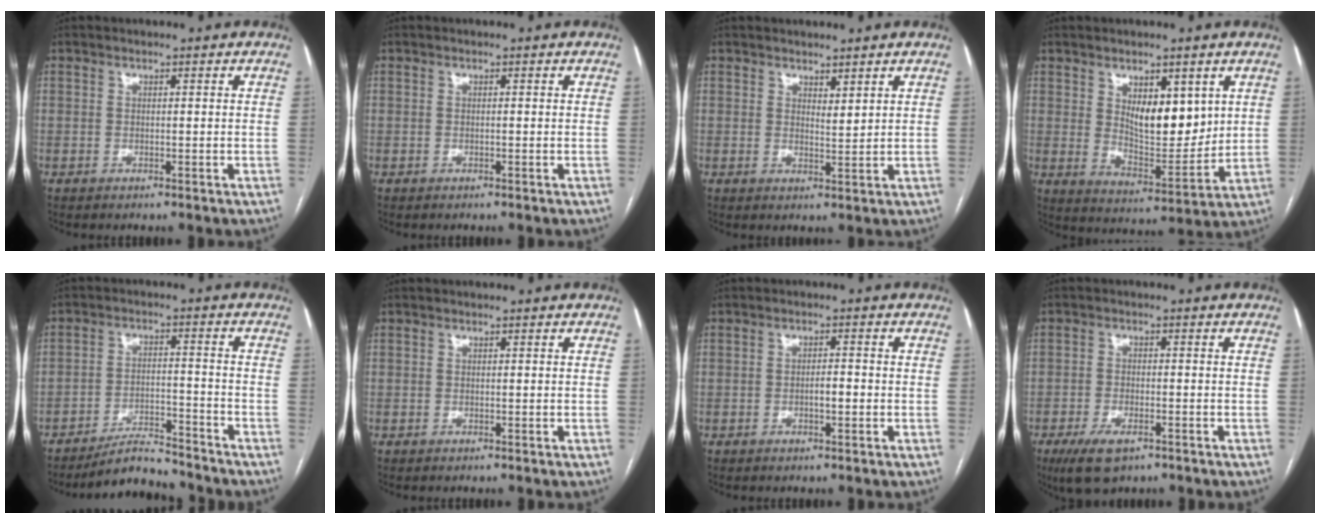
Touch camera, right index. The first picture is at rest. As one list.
[{"total": 0.0}, {"total": 1.9, "force": [1.5, 0.5, 1.0], "torque": [-0.017, -0.010, 0.030]}, {"total": 9.3, "force": [3.3, 4.3, 7.6], "torque": [-0.118, -0.009, 0.065]}, {"total": 7.2, "force": [-6.9, 1.1, 1.5], "torque": [-0.022, 0.002, -0.117]}, {"total": 0.0}, {"total": 2.2, "force": [-0.7, 0.6, 2.1], "torque": [-0.035, 0.002, -0.011]}, {"total": 6.0, "force": [-3.8, 2.3, 4.0], "torque": [-0.081, -0.009, -0.061]}]